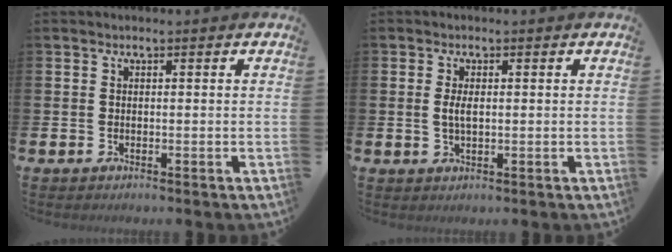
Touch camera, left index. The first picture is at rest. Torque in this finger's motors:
{"motor_torque": [0.57, 0.26, 0.07, 0.11]}